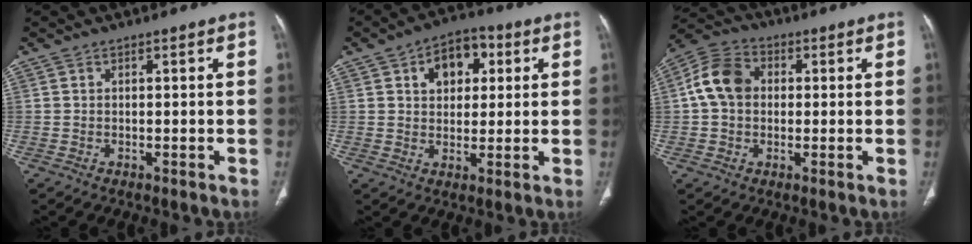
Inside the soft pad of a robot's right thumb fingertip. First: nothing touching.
{"total": 9.3, "force": [3.1, 6.4, 6.0], "torque": [-0.052, 0.004, 0.042]}
{"total": 9.3, "force": [0.9, 7.2, 5.8], "torque": [-0.101, 0.025, 0.006]}